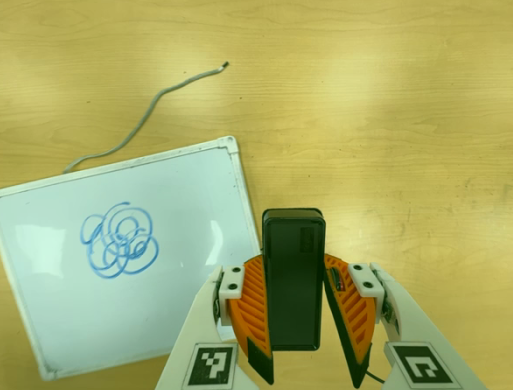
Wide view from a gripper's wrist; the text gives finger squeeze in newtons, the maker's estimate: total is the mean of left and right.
{"total": 4.8, "left": 4.5, "right": 5.2}